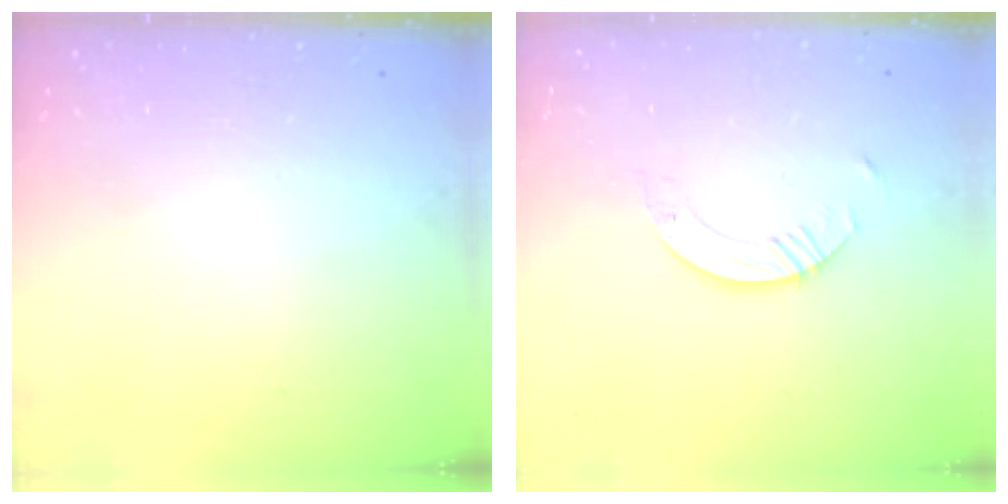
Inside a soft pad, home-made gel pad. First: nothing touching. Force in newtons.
{"total": 3.8, "press": 3.7, "slide": 0.4}